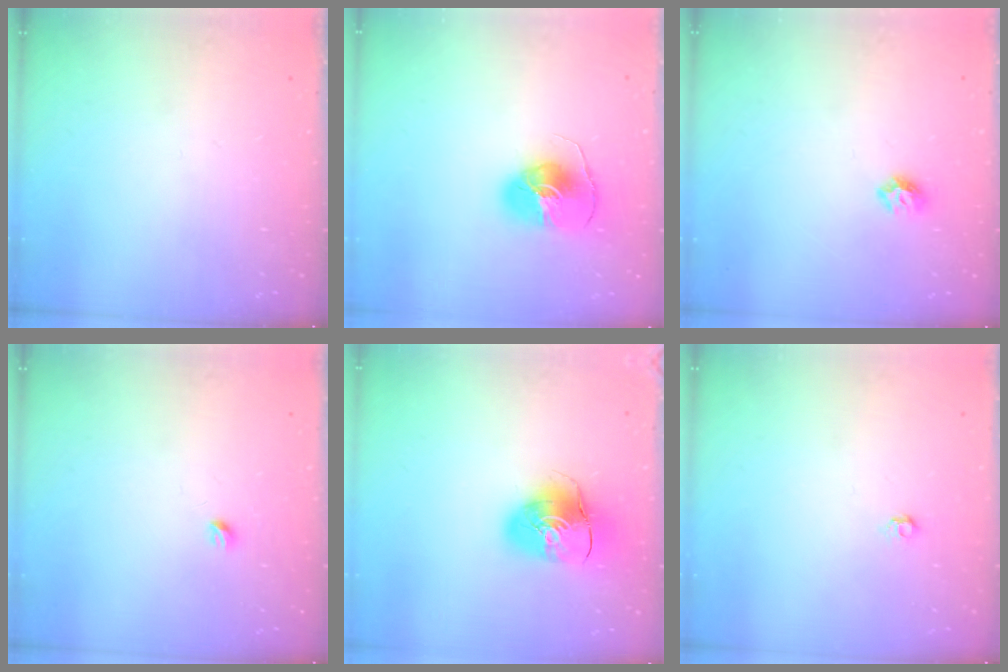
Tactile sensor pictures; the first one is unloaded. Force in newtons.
{"total": 8.7, "press": 8.7, "slide": 0.6}
{"total": 6.0, "press": 5.9, "slide": 0.8}
{"total": 3.2, "press": 3.1, "slide": 0.5}
{"total": 10.6, "press": 10.5, "slide": 1.5}
{"total": 4.0, "press": 3.9, "slide": 0.7}